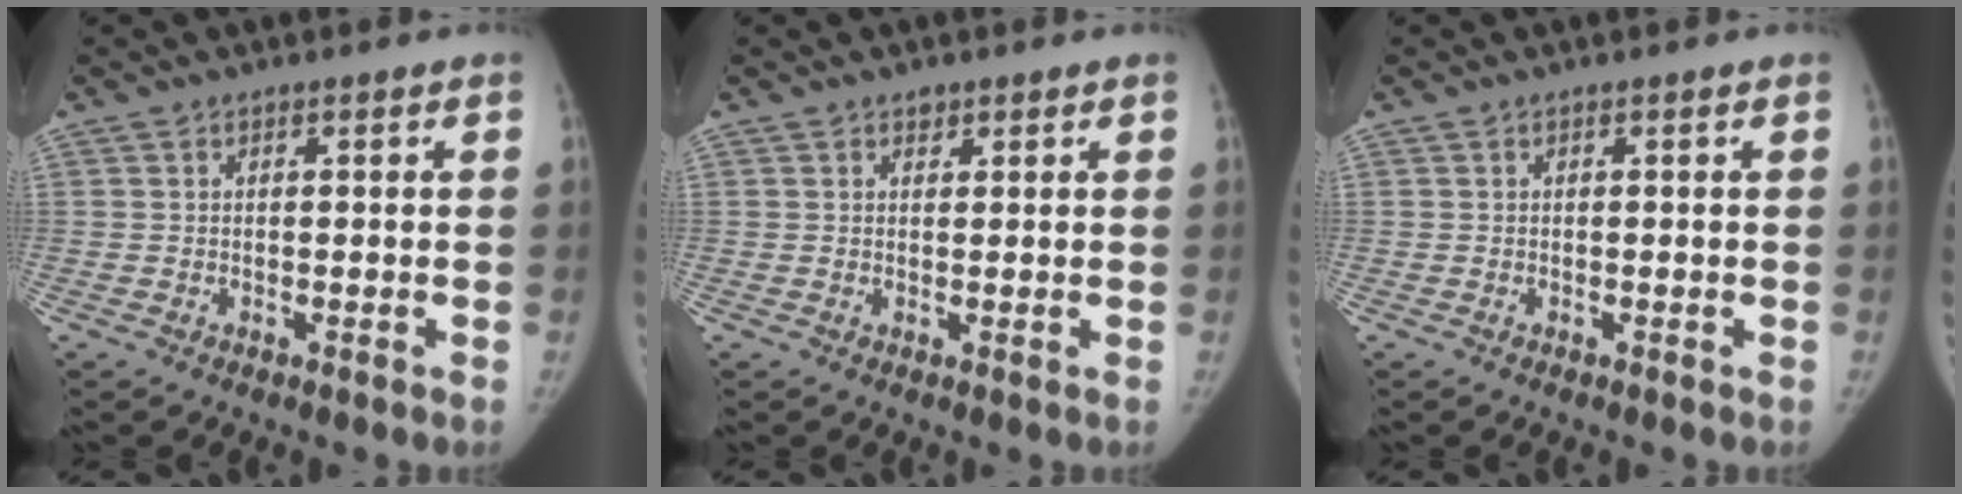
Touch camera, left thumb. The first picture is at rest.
{"total": 1.2, "force": [0.8, 0.8, 0.3], "torque": [0.005, -0.006, 0.009]}
{"total": 0.0}